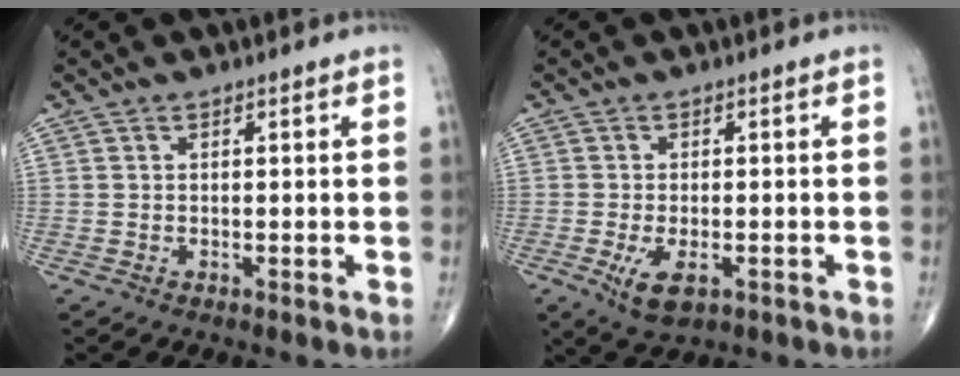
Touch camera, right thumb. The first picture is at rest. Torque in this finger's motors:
{"motor_torque": [0.09, 0.24, -0.19, -0.02, 0.16]}